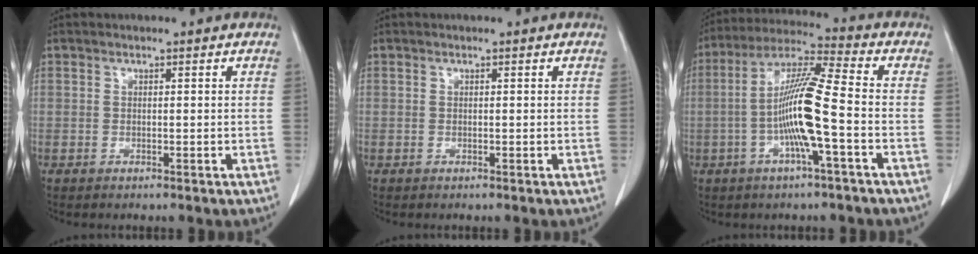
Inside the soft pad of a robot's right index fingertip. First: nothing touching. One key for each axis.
{"total": 0.0}
{"total": 11.6, "fx": -2.4, "fy": 0.0, "fz": 11.3, "tx": -0.218, "ty": 0.010, "tz": -0.050}